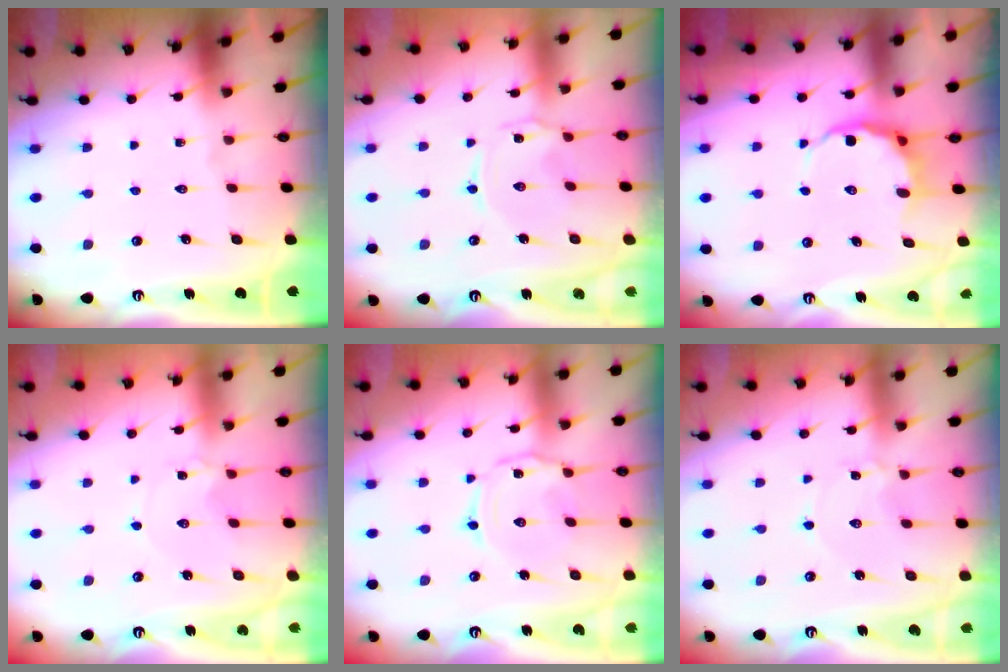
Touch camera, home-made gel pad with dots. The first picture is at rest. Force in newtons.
{"total": 1.4, "press": 1.3, "slide": 0.3}
{"total": 8.9, "press": 8.6, "slide": 2.3}
{"total": 1.8, "press": 1.8, "slide": 0.2}
{"total": 2.5, "press": 2.4, "slide": 0.4}
{"total": 1.4, "press": 1.4, "slide": 0.1}